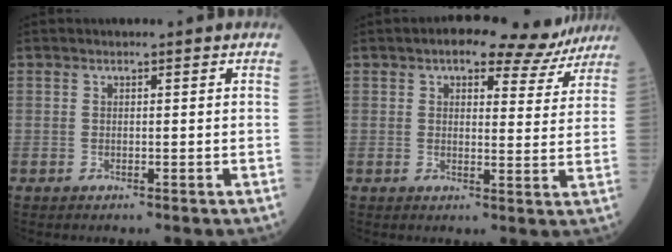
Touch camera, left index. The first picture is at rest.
{"total": 9.2, "force": [7.4, 4.0, 3.9], "torque": [-0.038, 0.010, 0.077]}